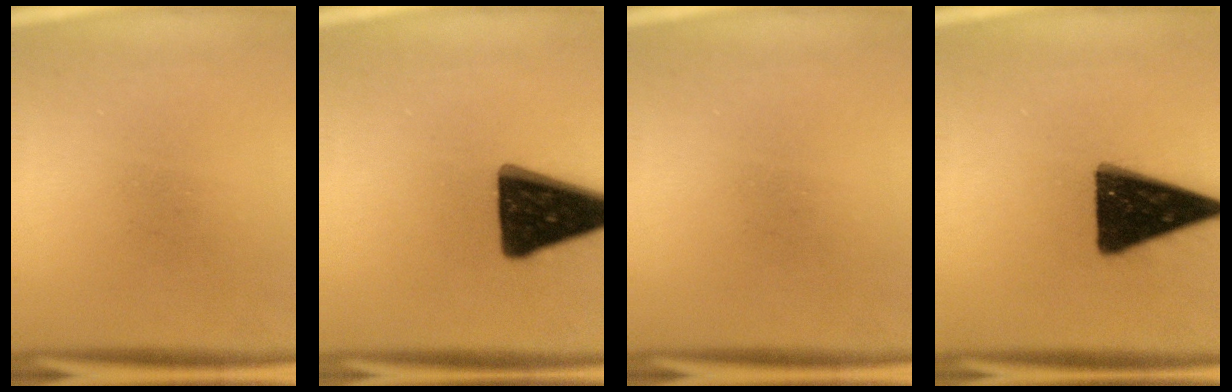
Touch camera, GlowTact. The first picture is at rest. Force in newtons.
{"total": 17.6}
{"total": 0.0}
{"total": 17.2}